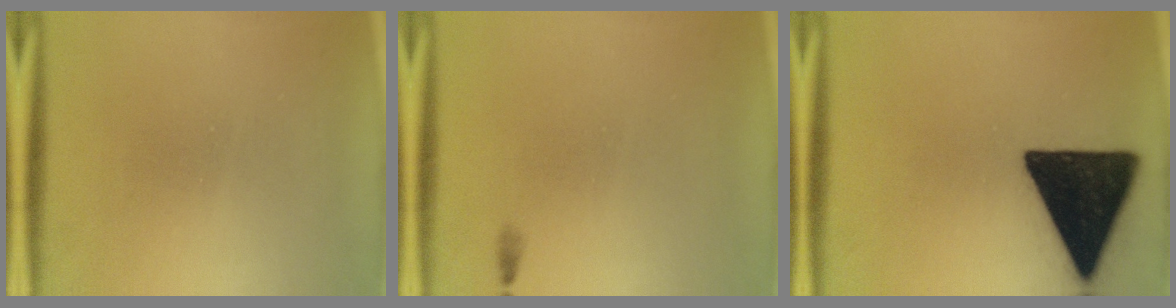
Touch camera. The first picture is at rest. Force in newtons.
{"total": 0.5}
{"total": 19.4}